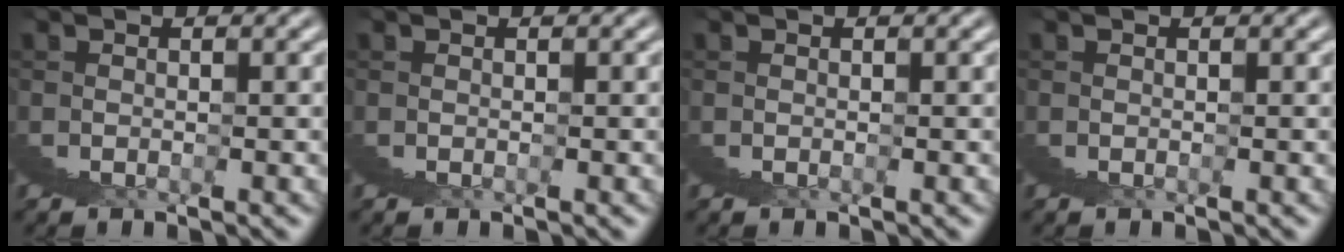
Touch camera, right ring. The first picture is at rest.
{"total": 0.0}
{"total": 0.0}
{"total": 0.0}